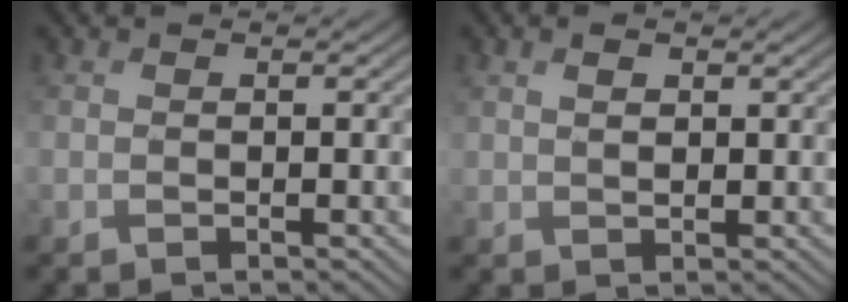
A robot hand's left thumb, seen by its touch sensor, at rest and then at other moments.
{"total": 1.8, "force": [0.8, 1.0, 1.2], "torque": [-0.024, 0.000, 0.017]}